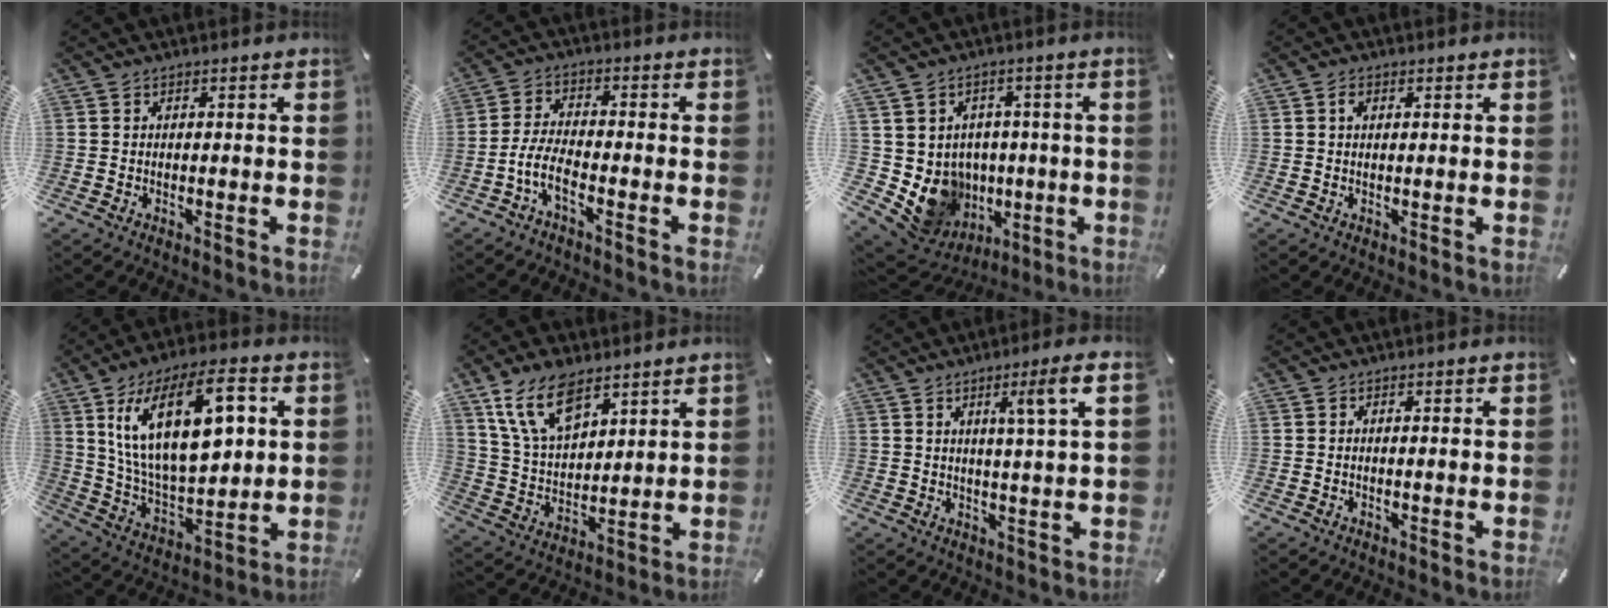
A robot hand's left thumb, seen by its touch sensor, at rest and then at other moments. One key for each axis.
{"total": 6.3, "fx": -3.3, "fy": 2.4, "fz": 4.8, "tx": -0.114, "ty": -0.002, "tz": -0.065}
{"total": 11.1, "fx": -1.7, "fy": 10.5, "fz": 3.1, "tx": -0.065, "ty": -0.017, "tz": -0.010}
{"total": 1.3, "fx": 0.5, "fy": 0.8, "fz": 1.0, "tx": -0.021, "ty": 0.004, "tz": 0.008}
{"total": 23.4, "fx": 8.9, "fy": 12.0, "fz": 18.0, "tx": -0.336, "ty": -0.022, "tz": 0.143}
{"total": 13.2, "fx": 8.1, "fy": 7.3, "fz": 7.5, "tx": -0.181, "ty": -0.028, "tz": 0.150}
{"total": 6.6, "fx": 2.8, "fy": -0.2, "fz": 6.0, "tx": -0.107, "ty": -0.007, "tz": 0.039}
{"total": 0.0}